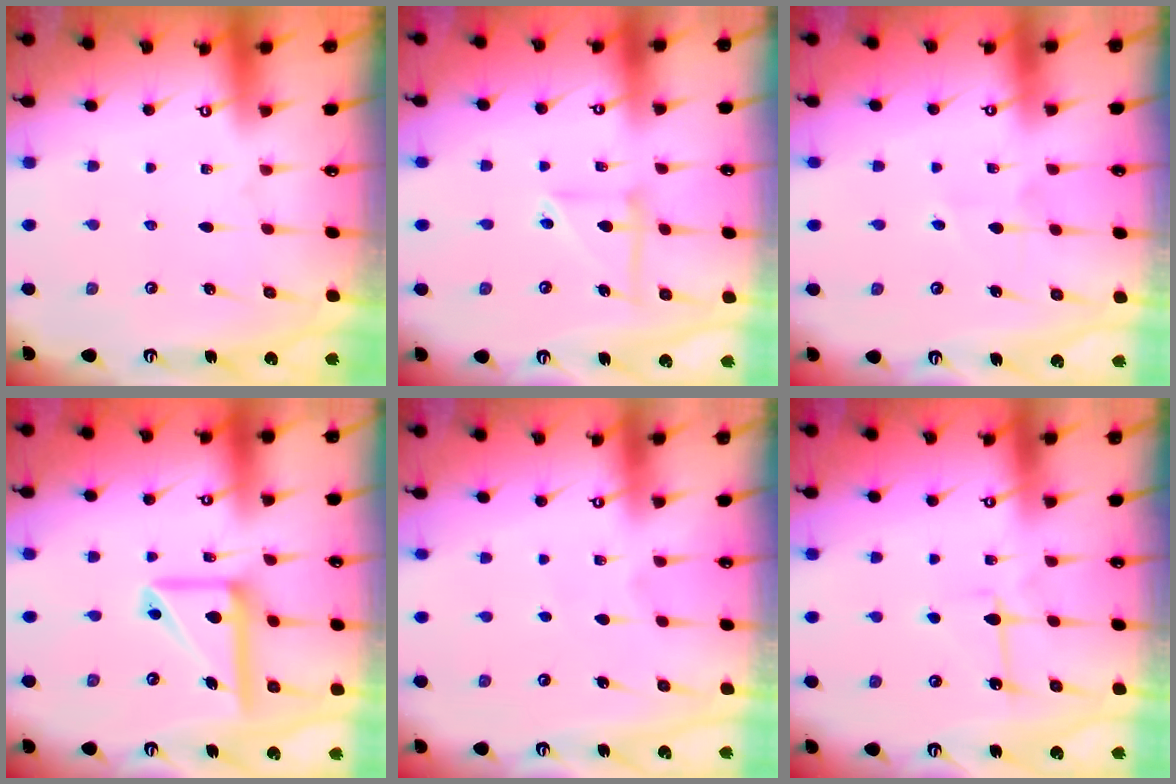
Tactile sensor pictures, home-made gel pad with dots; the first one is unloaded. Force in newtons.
{"total": 8.2, "press": 8.1, "slide": 1.3}
{"total": 3.7, "press": 3.6, "slide": 0.5}
{"total": 13.7, "press": 13.6, "slide": 2.2}
{"total": 3.3, "press": 3.3, "slide": 0.5}
{"total": 5.3, "press": 5.2, "slide": 0.7}